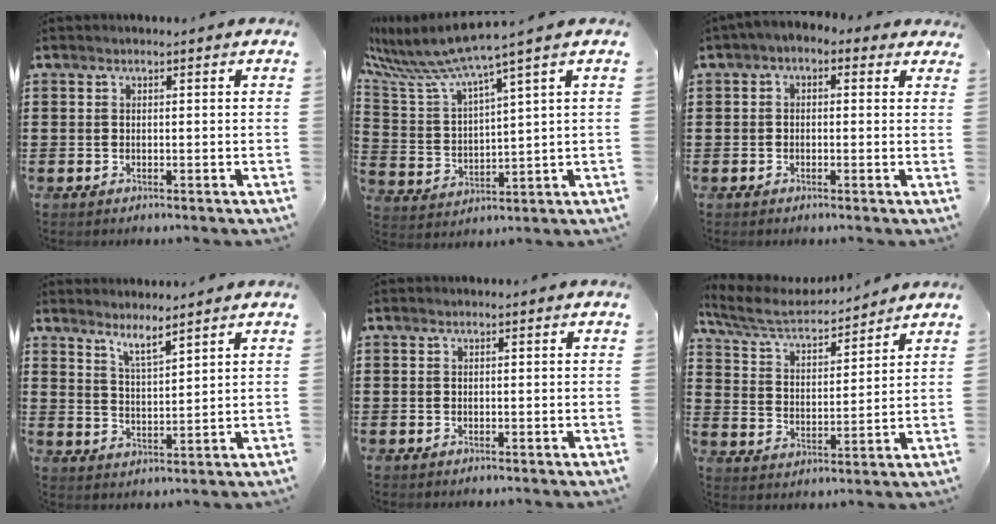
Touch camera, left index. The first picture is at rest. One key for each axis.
{"total": 6.7, "fx": 5.8, "fy": -0.1, "fz": 3.5, "tx": -0.104, "ty": -0.043, "tz": 0.091}
{"total": 1.6, "fx": -0.8, "fy": 1.0, "fz": 0.9, "tx": -0.020, "ty": 0.008, "tz": -0.019}
{"total": 3.9, "fx": 3.5, "fy": -0.2, "fz": 1.6, "tx": -0.043, "ty": -0.009, "tz": 0.063}
{"total": 0.0}
{"total": 6.0, "fx": 5.4, "fy": 1.1, "fz": 2.4, "tx": -0.072, "ty": -0.032, "tz": 0.090}